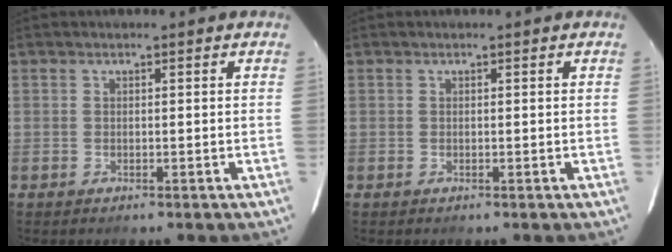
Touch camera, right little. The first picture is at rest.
{"total": 0.0}